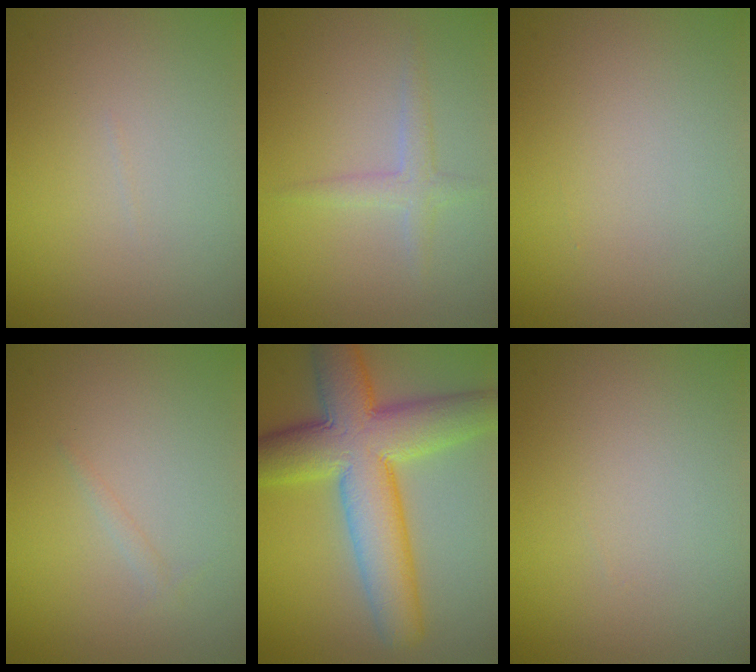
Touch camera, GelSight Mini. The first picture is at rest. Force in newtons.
{"total": 1.7, "press": 1.7, "slide": 0.1}
{"total": 0.0}
{"total": 0.6, "press": 0.6, "slide": 0.1}
{"total": 10.7, "press": 10.7, "slide": 0.3}
{"total": 0.0}